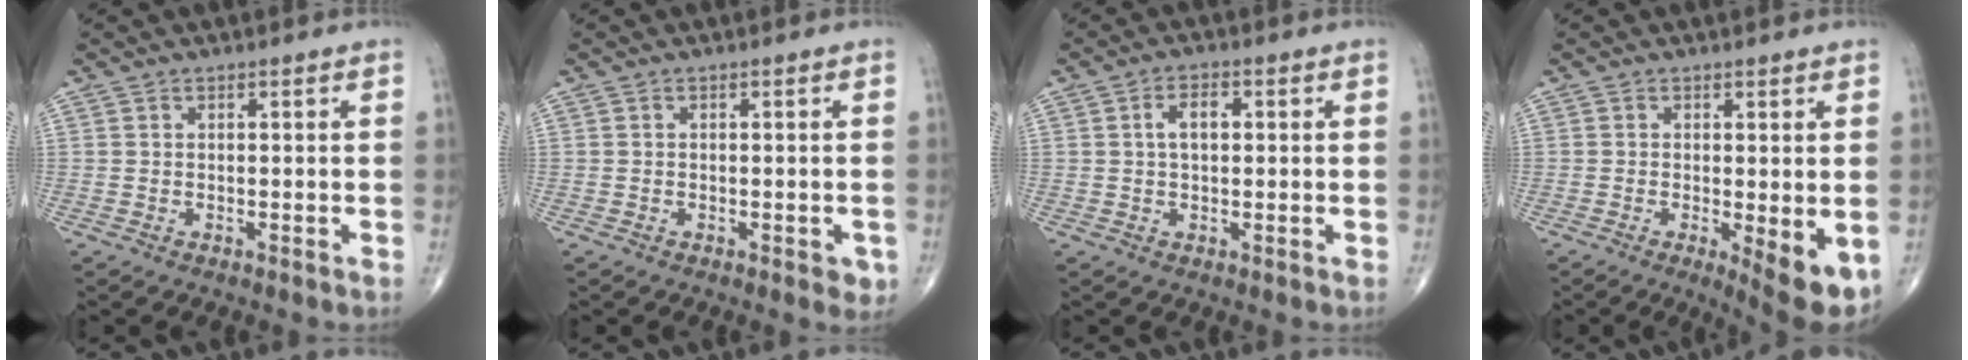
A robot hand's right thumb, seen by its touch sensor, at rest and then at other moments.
{"total": 2.4, "force": [-0.9, 1.1, 1.9], "torque": [-0.013, -0.001, -0.010]}
{"total": 4.1, "force": [0.6, 2.2, 3.3], "torque": [-0.055, 0.009, 0.008]}
{"total": 7.2, "force": [-1.6, 2.0, 6.7], "torque": [-0.093, -0.020, -0.022]}